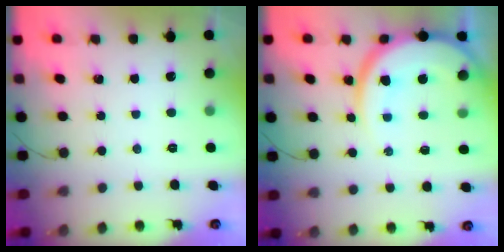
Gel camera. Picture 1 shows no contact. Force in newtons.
{"total": 13.7, "press": 13.6, "slide": 1.9}